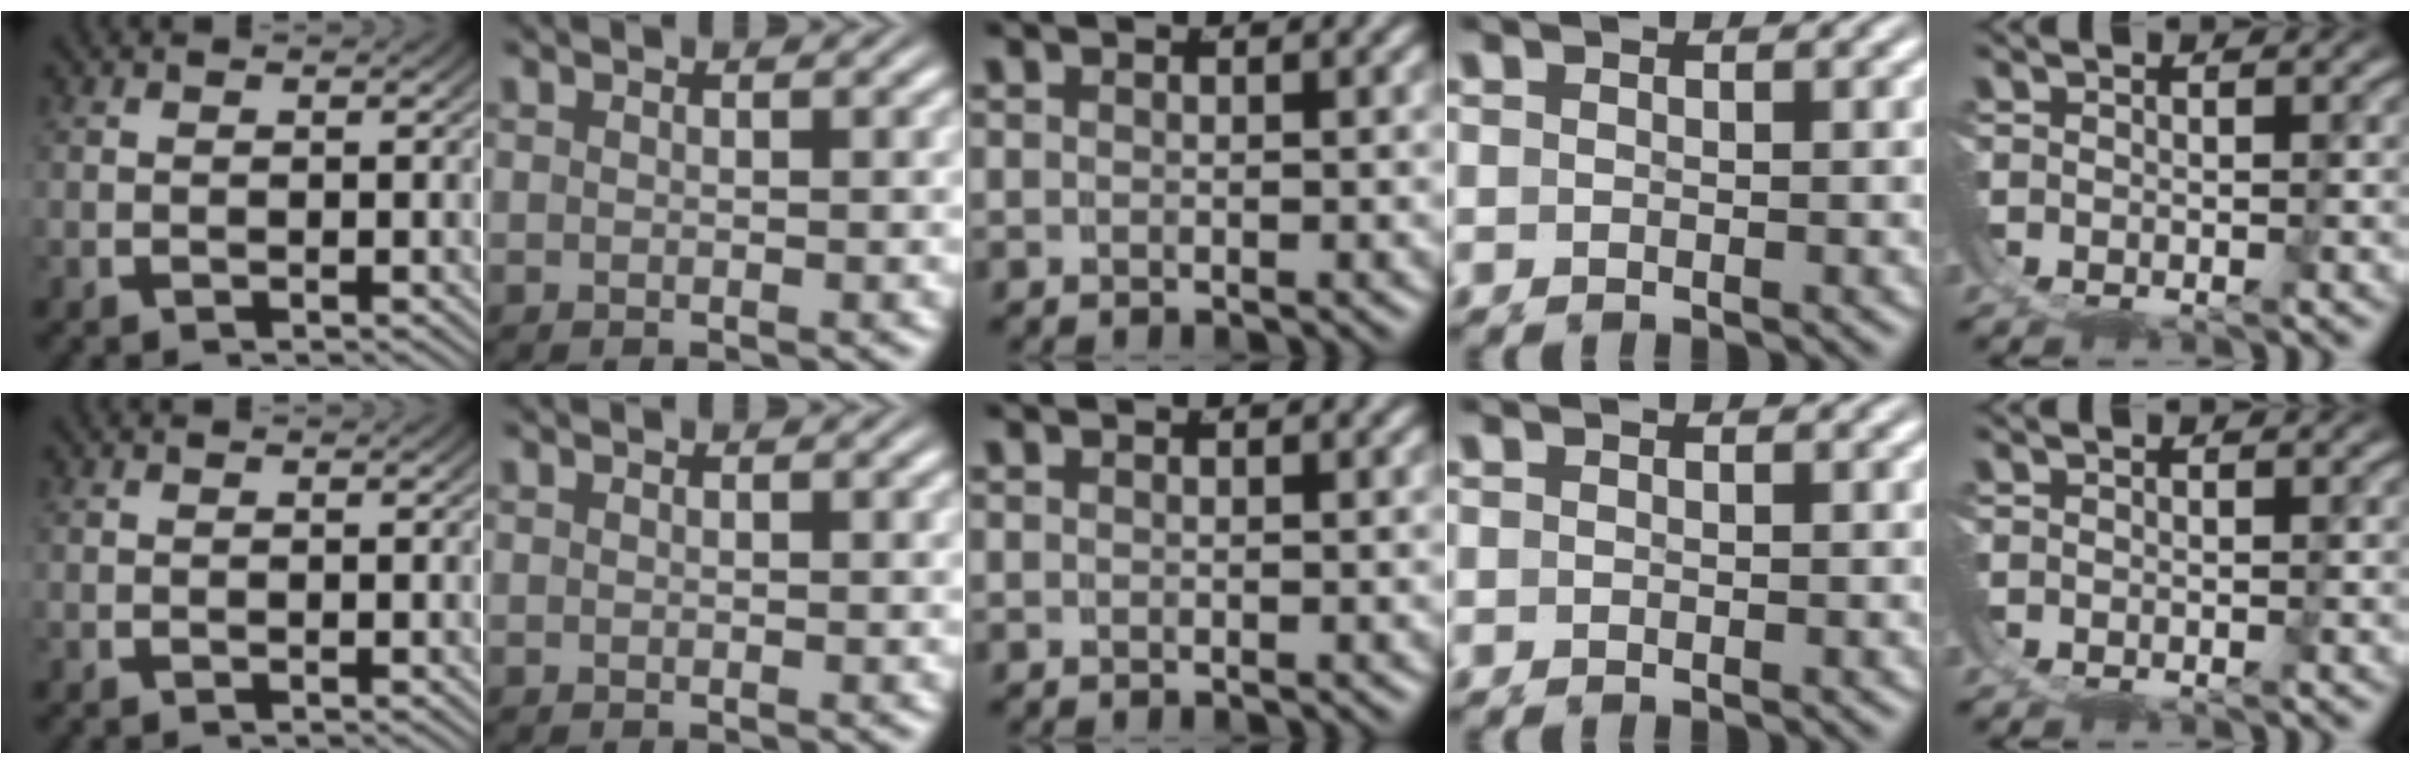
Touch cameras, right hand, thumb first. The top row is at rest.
{}